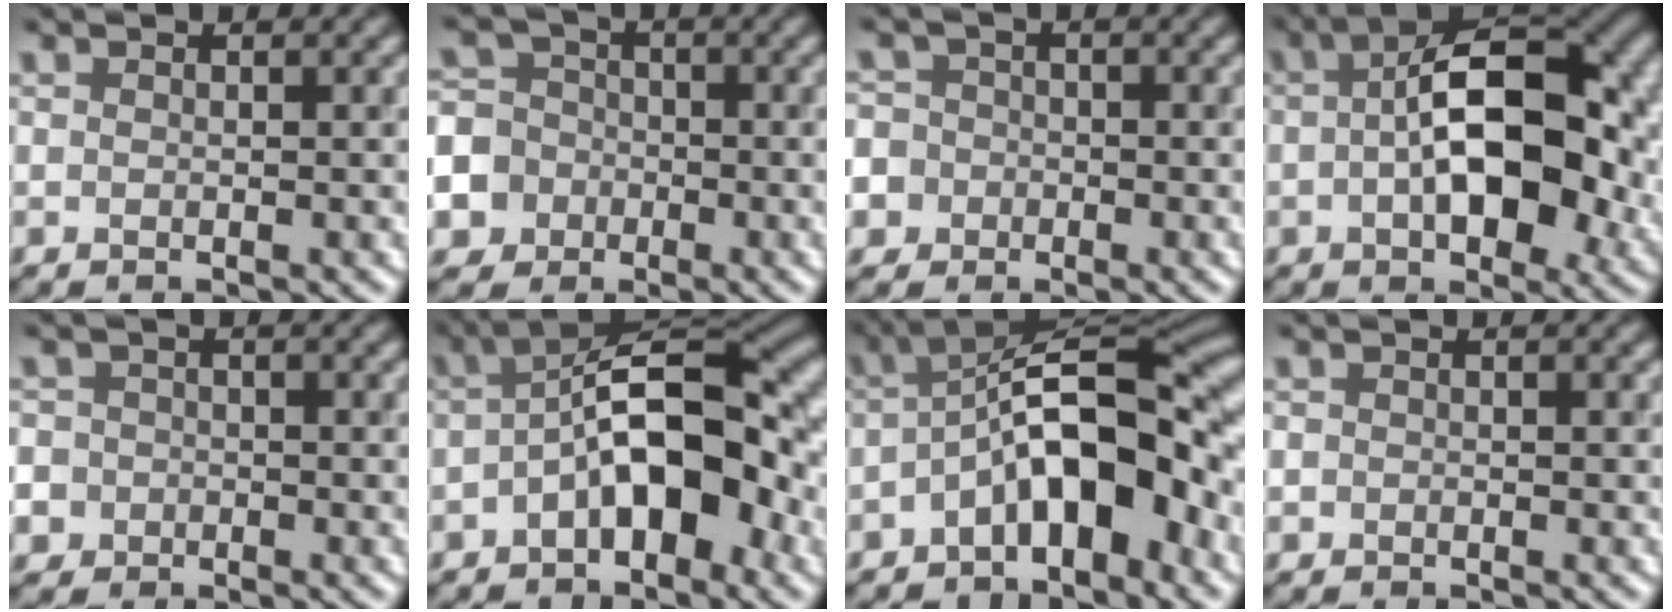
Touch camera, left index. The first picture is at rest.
{"total": 9.4, "force": [-4.1, 8.3, 1.8], "torque": [-0.058, -0.020, -0.098]}
{"total": 7.0, "force": [-2.6, 6.3, 1.5], "torque": [-0.042, -0.002, -0.080]}
{"total": 12.7, "force": [-0.1, 6.5, 10.9], "torque": [-0.151, 0.012, -0.011]}
{"total": 6.1, "force": [-2.4, 5.5, 1.3], "torque": [-0.035, -0.010, -0.071]}
{"total": 9.6, "force": [-1.4, 4.3, 8.5], "torque": [-0.128, 0.023, -0.033]}
{"total": 10.3, "force": [-2.4, 4.2, 9.0], "torque": [-0.138, 0.022, -0.048]}
{"total": 0.5, "force": [-0.2, 0.5, 0.1], "torque": [0.002, -0.004, -0.004]}